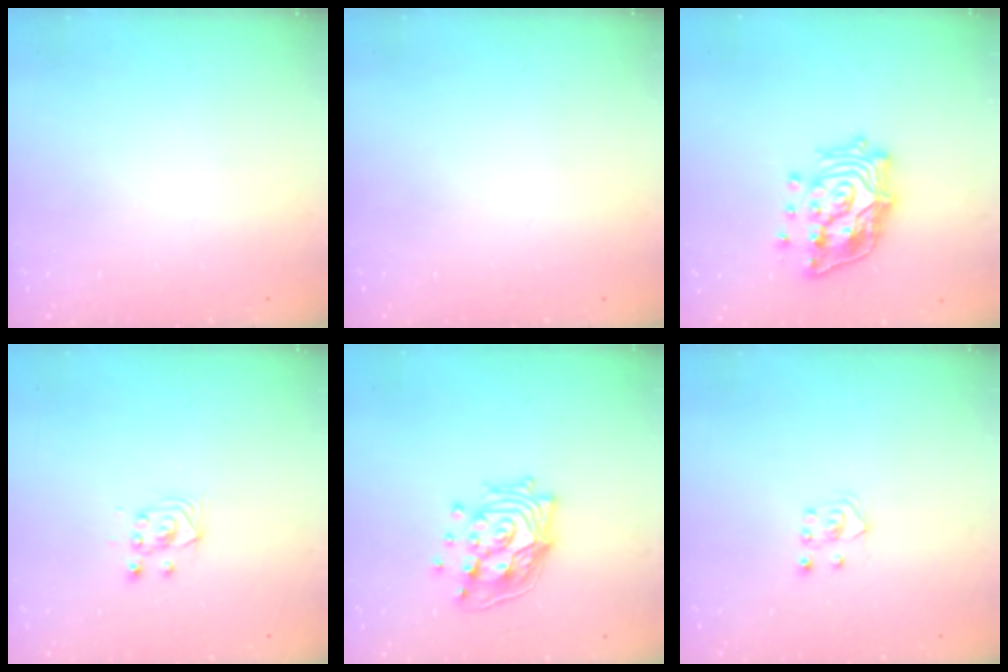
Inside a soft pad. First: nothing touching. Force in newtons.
{"total": 0.0}
{"total": 17.6, "press": 17.4, "slide": 2.6}
{"total": 2.9, "press": 2.7, "slide": 1.0}
{"total": 15.9, "press": 15.1, "slide": 5.1}
{"total": 3.4, "press": 3.4, "slide": 0.3}